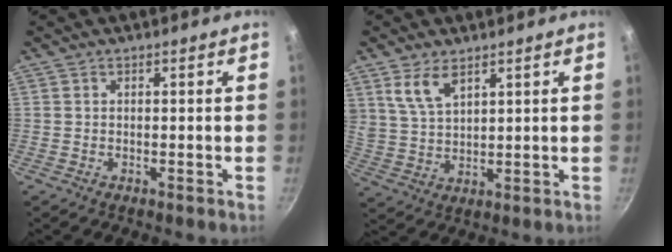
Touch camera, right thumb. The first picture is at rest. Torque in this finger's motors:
{"motor_torque": [0.35, 2.35, 1.44, 0.95, 0.48]}